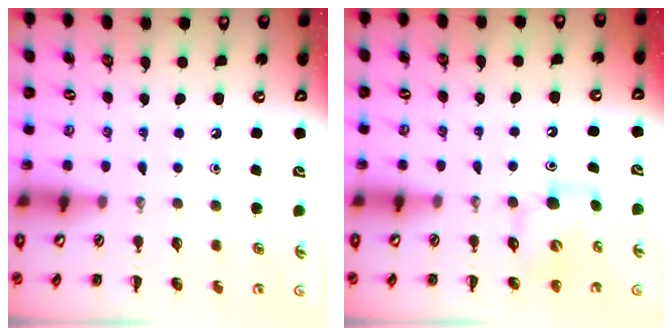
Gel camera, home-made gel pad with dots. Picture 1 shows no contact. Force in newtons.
{"total": 5.8, "press": 5.7, "slide": 0.6}